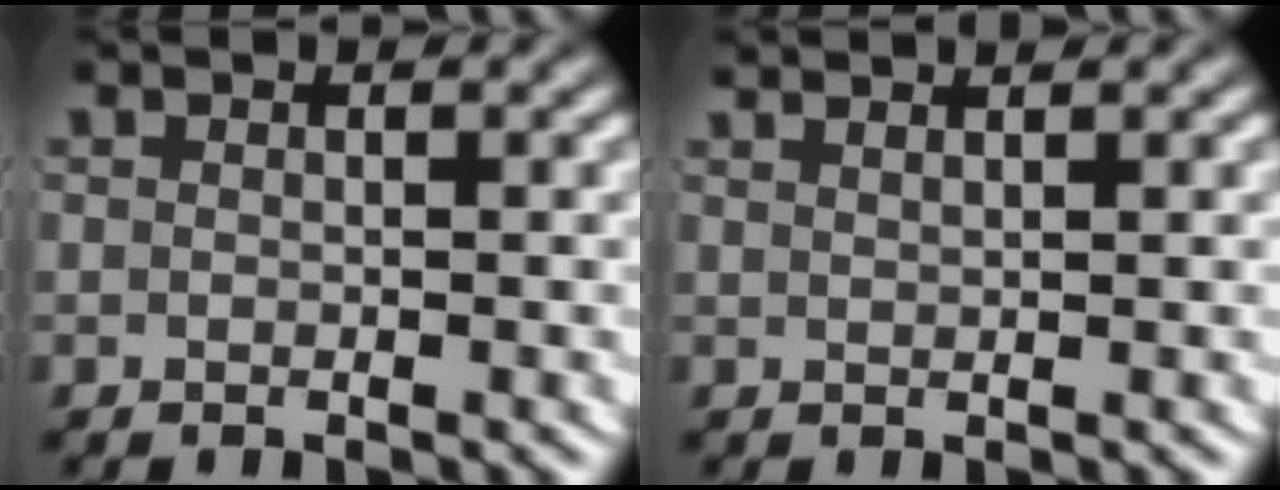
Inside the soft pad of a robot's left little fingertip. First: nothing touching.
{"total": 1.9, "force": [1.8, -0.4, 0.5], "torque": [-0.006, 0.000, 0.033]}